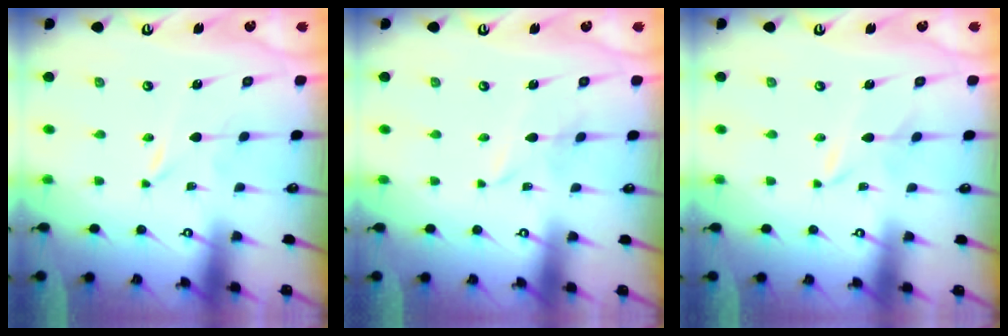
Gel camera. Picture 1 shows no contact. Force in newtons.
{"total": 3.4, "press": 3.3, "slide": 0.4}
{"total": 2.1, "press": 2.0, "slide": 0.2}